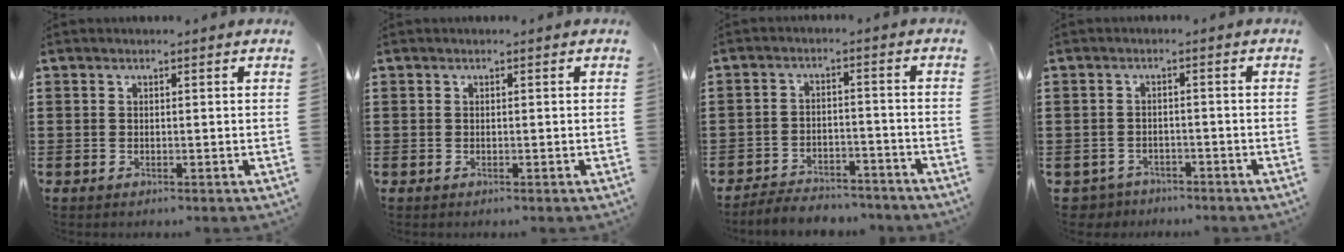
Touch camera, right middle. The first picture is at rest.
{"total": 0.0}
{"total": 4.4, "force": [-4.3, 0.8, 0.1], "torque": [-0.005, 0.010, -0.092]}
{"total": 2.0, "force": [-1.8, 0.8, -0.2], "torque": [-0.004, 0.002, -0.044]}